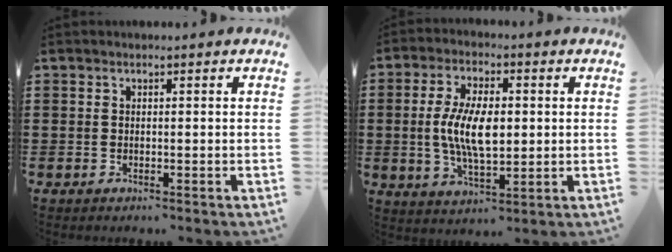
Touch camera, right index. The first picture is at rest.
{"total": 9.1, "force": [0.2, 4.0, 8.2], "torque": [-0.178, 0.002, -0.003]}